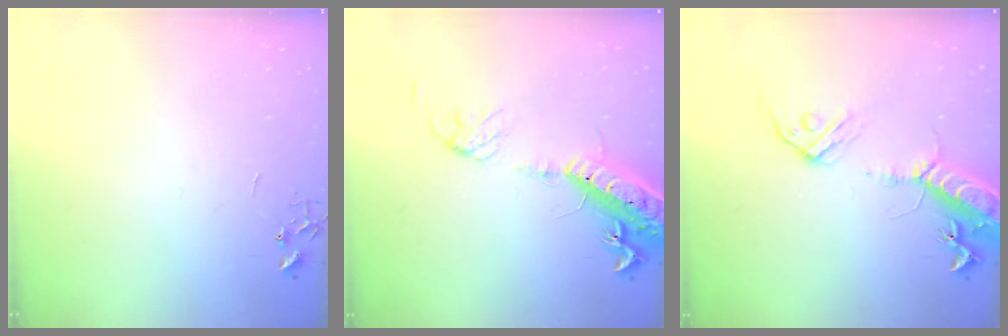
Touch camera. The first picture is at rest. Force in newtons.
{"total": 18.0, "press": 17.6, "slide": 4.1}
{"total": 16.9, "press": 16.5, "slide": 3.8}